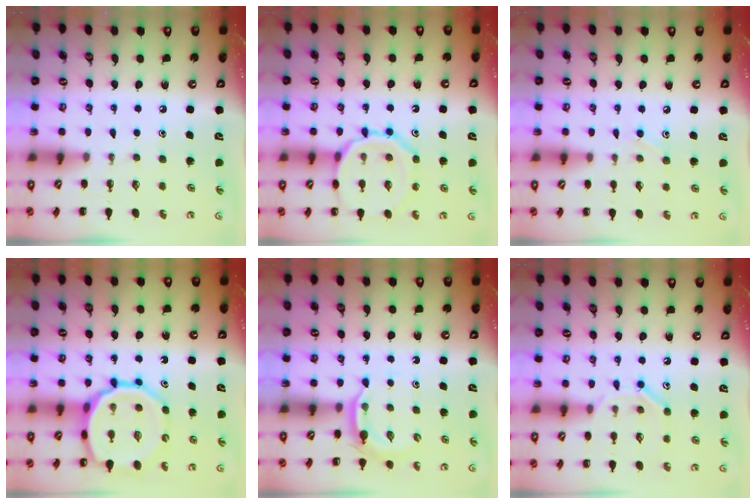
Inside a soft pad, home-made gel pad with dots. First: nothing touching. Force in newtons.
{"total": 11.9, "press": 11.8, "slide": 1.1}
{"total": 5.8, "press": 5.4, "slide": 1.9}
{"total": 15.0, "press": 14.5, "slide": 3.8}
{"total": 2.9, "press": 2.8, "slide": 0.7}
{"total": 9.6, "press": 9.6, "slide": 0.5}